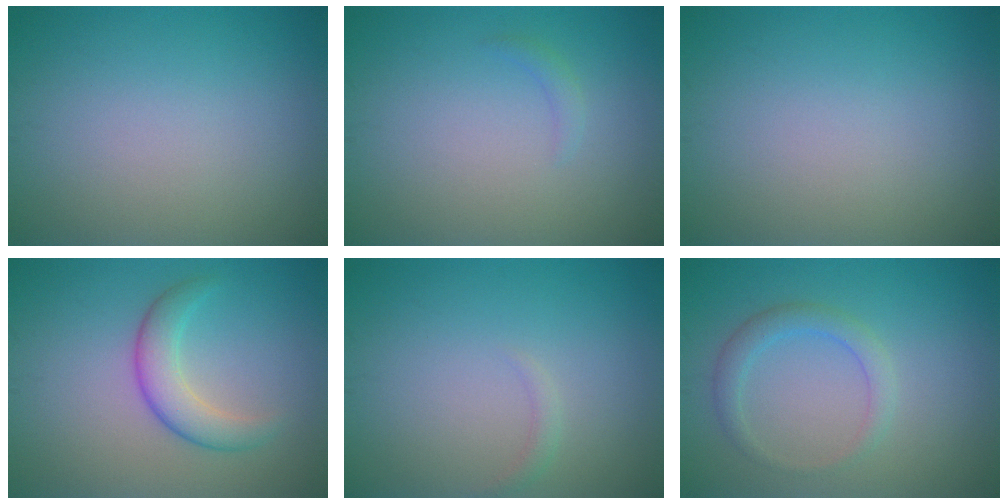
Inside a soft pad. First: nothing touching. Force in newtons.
{"total": 0.9, "press": 0.9, "slide": 0.1}
{"total": 0.0}
{"total": 3.4, "press": 3.4, "slide": 0.0}
{"total": 0.8, "press": 0.8, "slide": 0.0}
{"total": 2.2, "press": 2.2, "slide": 0.1}